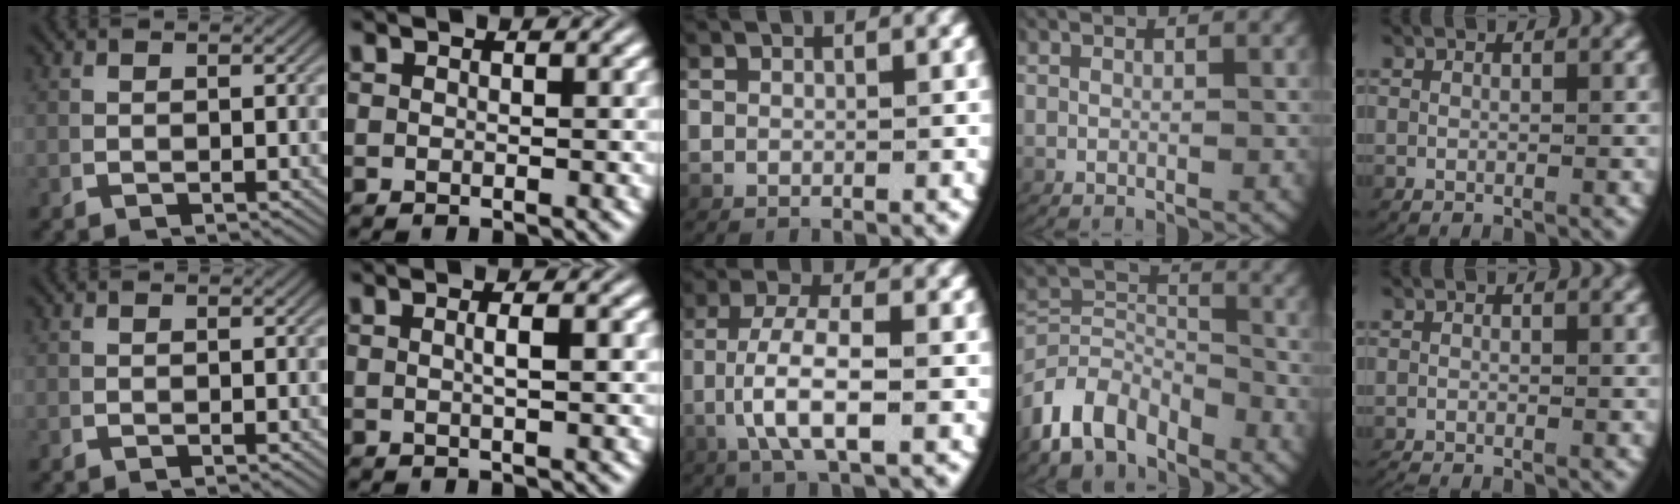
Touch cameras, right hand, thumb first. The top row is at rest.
{"index": {"total": 1.6, "force": [0.0, -0.9, 1.4], "torque": [-0.015, -0.001, 0.001]}, "middle": {"total": 5.3, "force": [-0.5, 1.7, 5.0], "torque": [-0.112, -0.013, 0.001]}, "ring": {"total": 7.9, "force": [-4.5, 5.6, 3.2], "torque": [-0.062, -0.034, -0.073]}, "little": {"total": 1.0, "force": [-1.0, 0.1, 0.1], "torque": [-0.006, -0.008, -0.015]}}